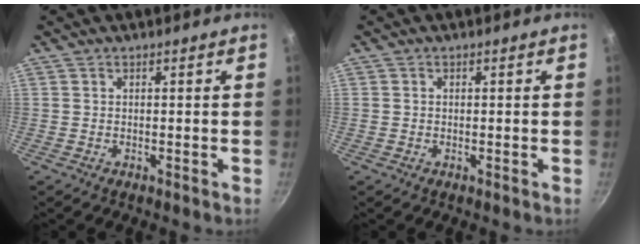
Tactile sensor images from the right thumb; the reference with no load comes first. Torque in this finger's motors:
{"motor_torque": [0.23, -0.30, -0.08, 0.07, 0.04]}